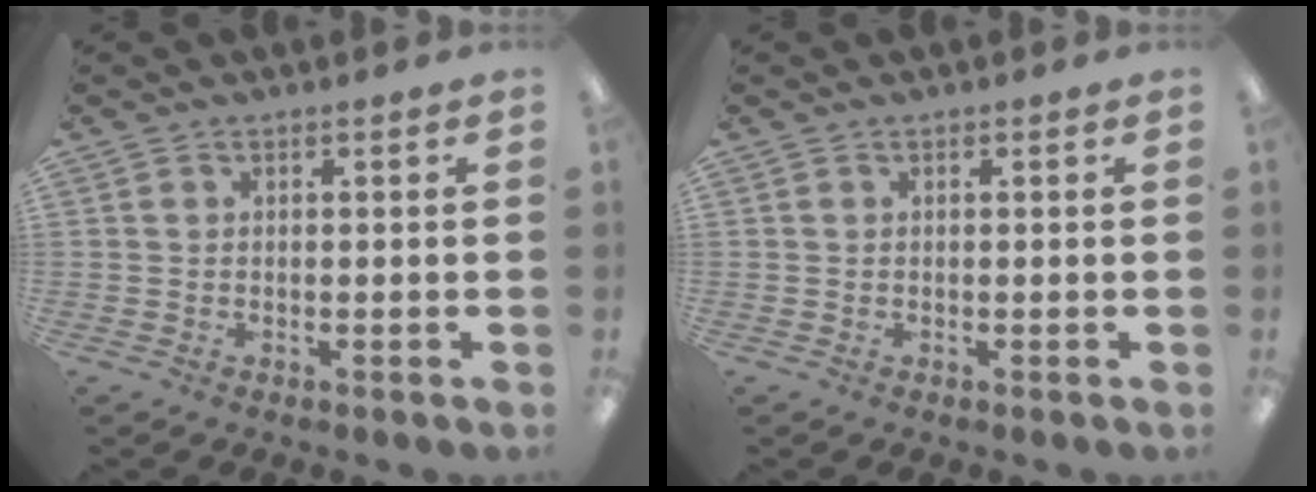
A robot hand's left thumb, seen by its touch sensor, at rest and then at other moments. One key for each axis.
{"total": 0.0}